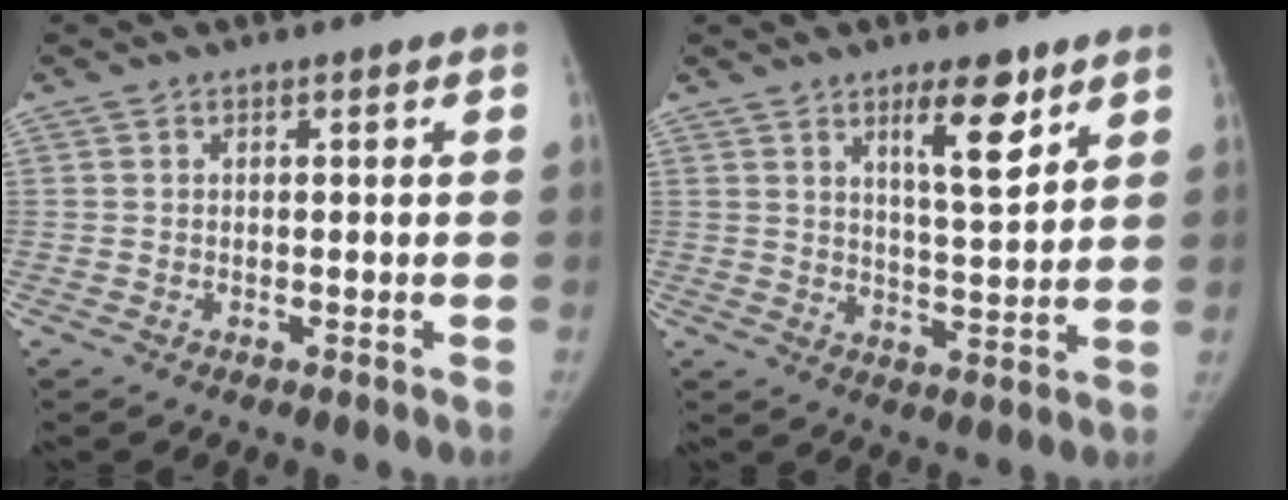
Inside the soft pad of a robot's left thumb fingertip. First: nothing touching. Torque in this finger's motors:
{"motor_torque": [0.25, 0.16, 0.78, -0.78, 0.29]}